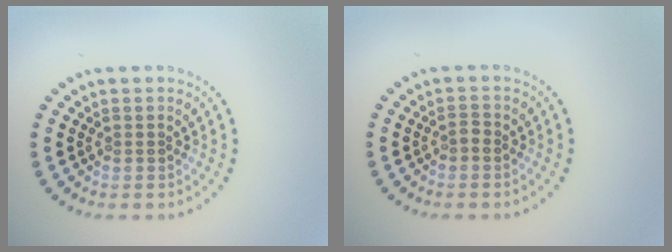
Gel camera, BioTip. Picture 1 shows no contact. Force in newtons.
{"total": 0.6, "press": 0.5, "slide": 0.2}